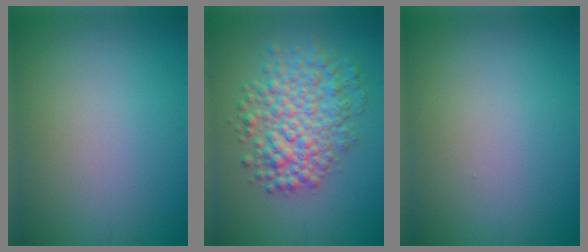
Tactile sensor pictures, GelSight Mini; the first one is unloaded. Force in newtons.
{"total": 6.4, "press": 6.4, "slide": 0.2}
{"total": 0.0}